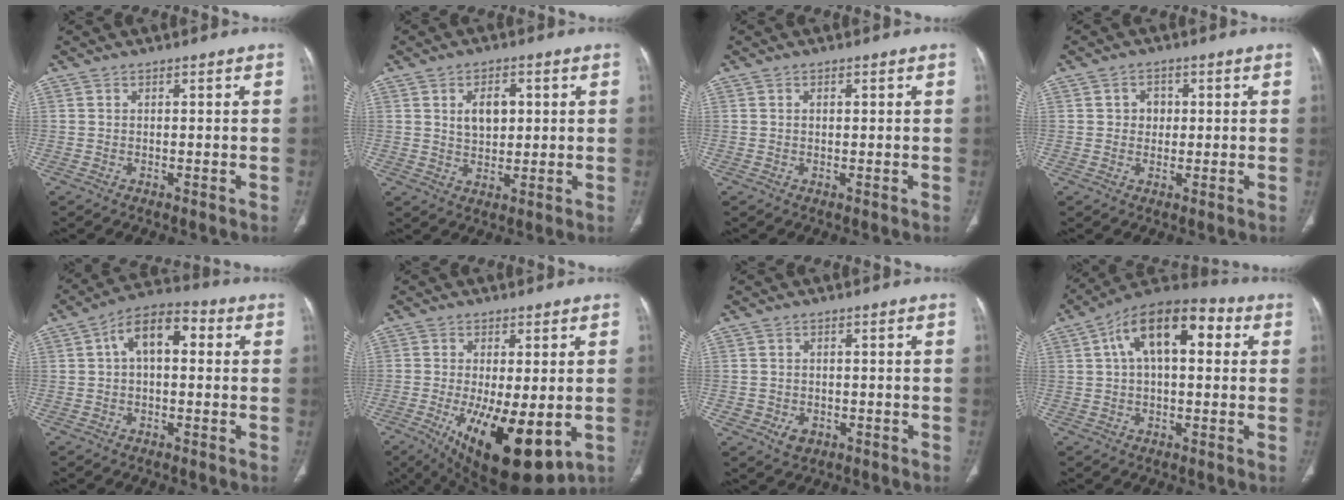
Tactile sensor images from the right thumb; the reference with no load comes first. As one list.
[{"total": 6.2, "force": [1.6, 3.9, 4.5], "torque": [-0.055, -0.007, 0.029]}, {"total": 0.9, "force": [0.2, 0.6, 0.7], "torque": [-0.013, 0.003, 0.005]}, {"total": 3.2, "force": [0.5, 2.8, 1.5], "torque": [-0.003, 0.004, 0.005]}, {"total": 9.9, "force": [1.8, 5.4, 8.0], "torque": [-0.121, 0.032, 0.019]}, {"total": 17.4, "force": [-5.1, 6.6, 15.2], "torque": [-0.234, -0.027, -0.059]}, {"total": 3.5, "force": [-1.2, 2.8, 1.7], "torque": [-0.018, 0.005, -0.009]}, {"total": 15.6, "force": [4.0, 7.9, 12.8], "torque": [-0.191, 0.032, 0.057]}]